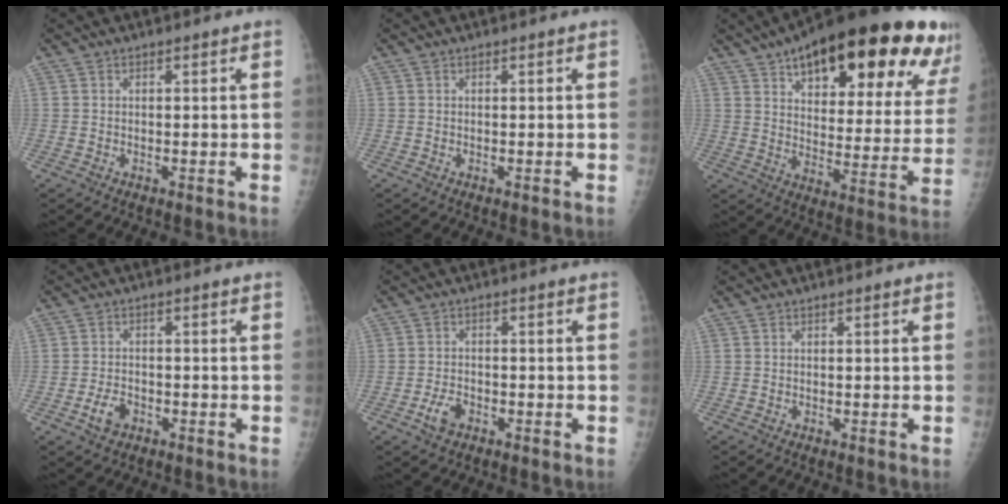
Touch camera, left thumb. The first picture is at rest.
{"total": 0.0}
{"total": 31.3, "force": [18.5, 11.8, 22.3], "torque": [-0.282, -0.033, 0.258]}
{"total": 3.8, "force": [-1.9, 2.5, 2.1], "torque": [-0.034, 0.012, -0.032]}
{"total": 3.6, "force": [-1.9, 2.2, 2.1], "torque": [-0.036, 0.011, -0.034]}
{"total": 0.0}